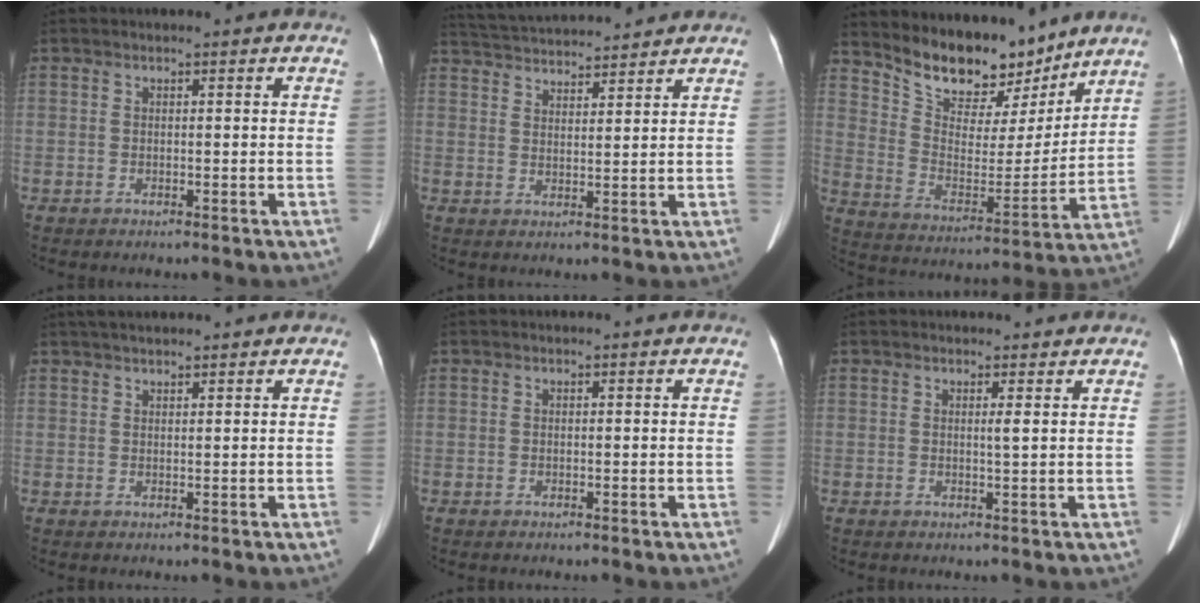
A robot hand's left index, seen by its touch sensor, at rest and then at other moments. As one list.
[{"total": 13.3, "force": [12.5, 1.3, 4.1], "torque": [-0.080, 0.030, 0.194]}, {"total": 14.3, "force": [12.5, 5.1, 4.7], "torque": [-0.085, -0.018, 0.221]}, {"total": 5.4, "force": [4.7, 0.6, 2.5], "torque": [-0.034, 0.024, 0.073]}, {"total": 0.0}, {"total": 1.7, "force": [1.5, 0.0, 0.9], "torque": [-0.011, -0.009, 0.017]}]